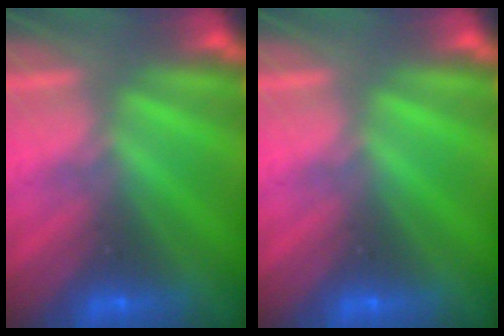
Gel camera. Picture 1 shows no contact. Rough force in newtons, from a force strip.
{"total": 0.0}